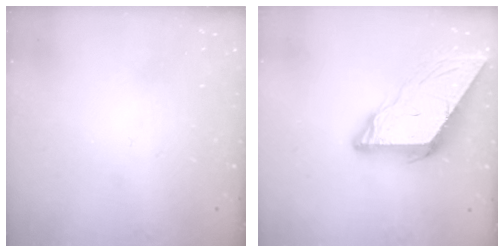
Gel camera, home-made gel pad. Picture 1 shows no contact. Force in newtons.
{"total": 10.0, "press": 10.0, "slide": 0.8}